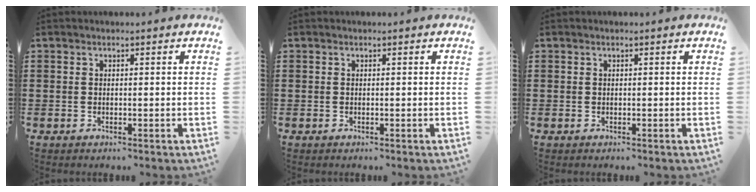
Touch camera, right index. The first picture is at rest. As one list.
[{"total": 0.0}, {"total": 0.0}]